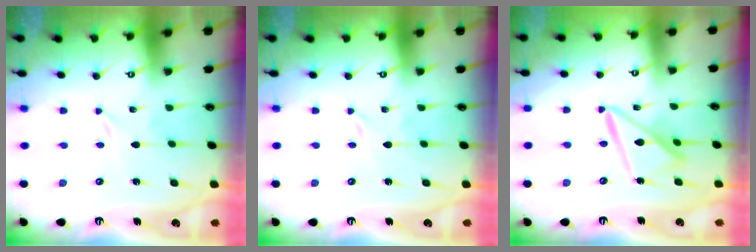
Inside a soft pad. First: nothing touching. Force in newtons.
{"total": 0.0}
{"total": 14.0, "press": 13.9, "slide": 1.3}